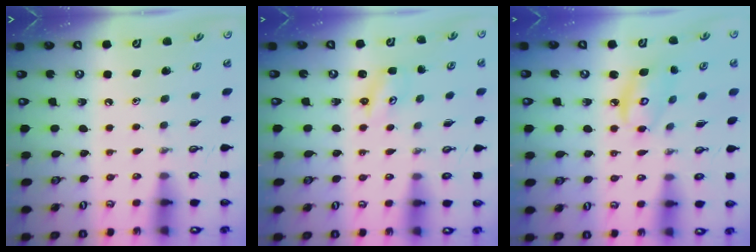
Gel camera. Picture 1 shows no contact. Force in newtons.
{"total": 2.1, "press": 2.0, "slide": 0.3}
{"total": 7.7, "press": 7.7, "slide": 0.2}